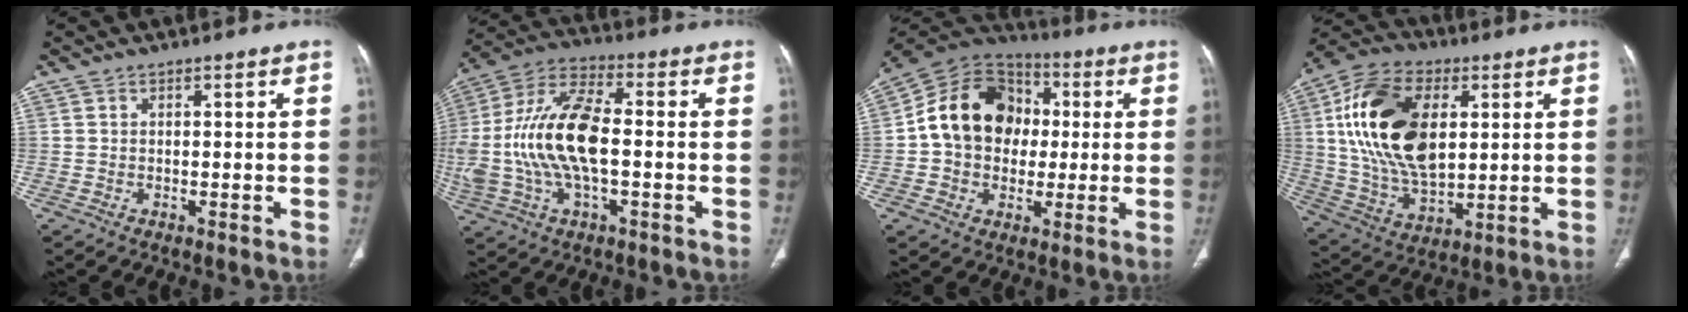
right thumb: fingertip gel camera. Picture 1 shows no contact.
{"total": 19.3, "force": [-1.4, 8.9, 17.1], "torque": [-0.376, 0.025, -0.026]}
{"total": 17.5, "force": [1.1, 14.0, 10.4], "torque": [-0.143, 0.028, 0.009]}
{"total": 22.4, "force": [4.8, 13.1, 17.5], "torque": [-0.314, -0.008, 0.090]}